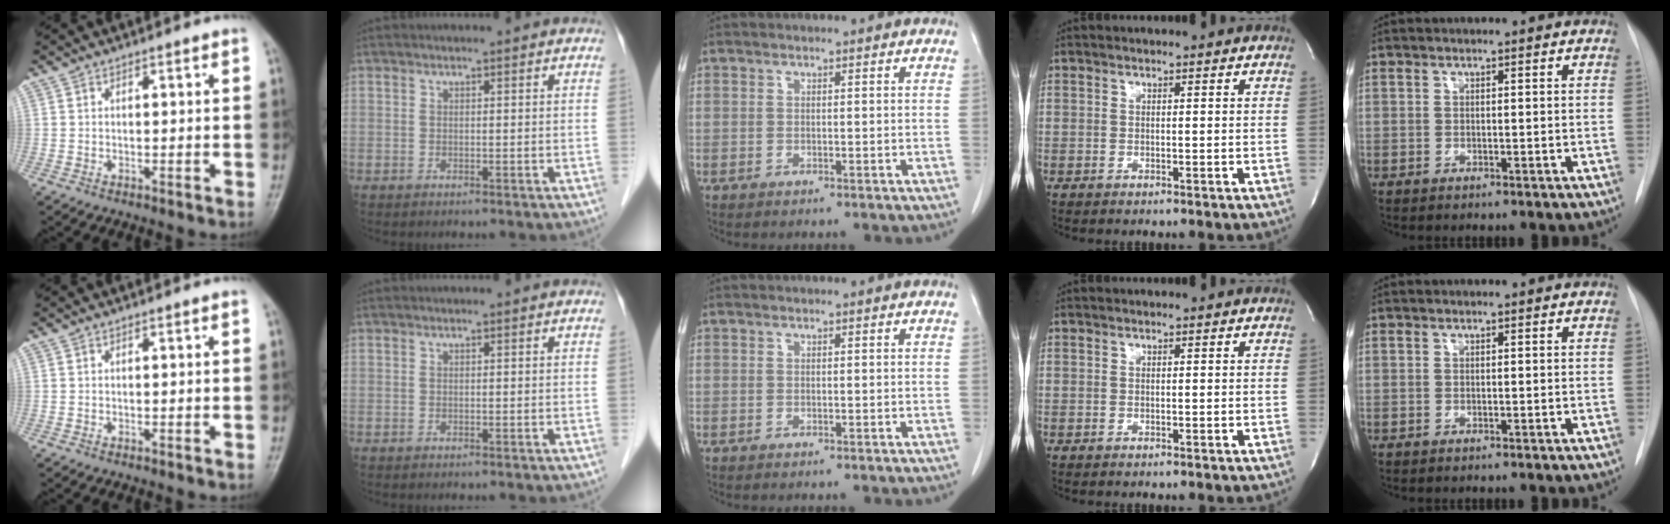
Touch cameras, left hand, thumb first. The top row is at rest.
{}